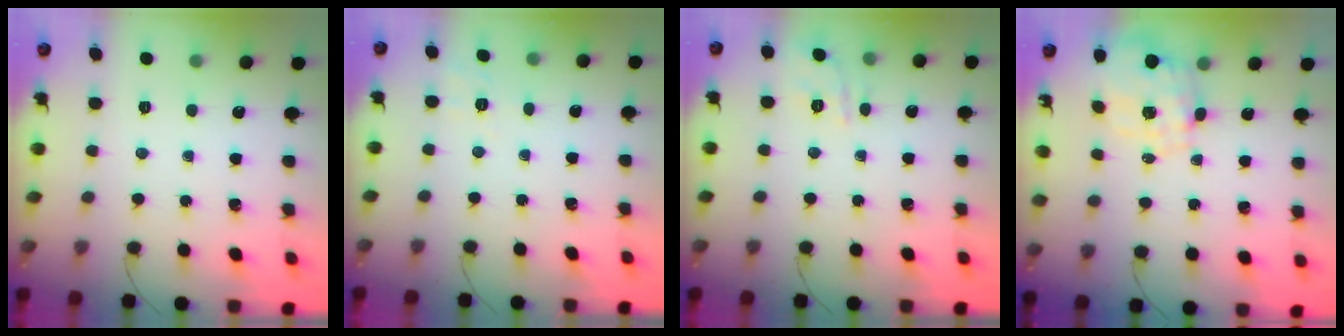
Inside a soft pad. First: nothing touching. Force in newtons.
{"total": 1.9, "press": 0.2, "slide": 1.9}
{"total": 2.1, "press": 1.6, "slide": 1.5}
{"total": 2.0, "press": 1.7, "slide": 1.1}